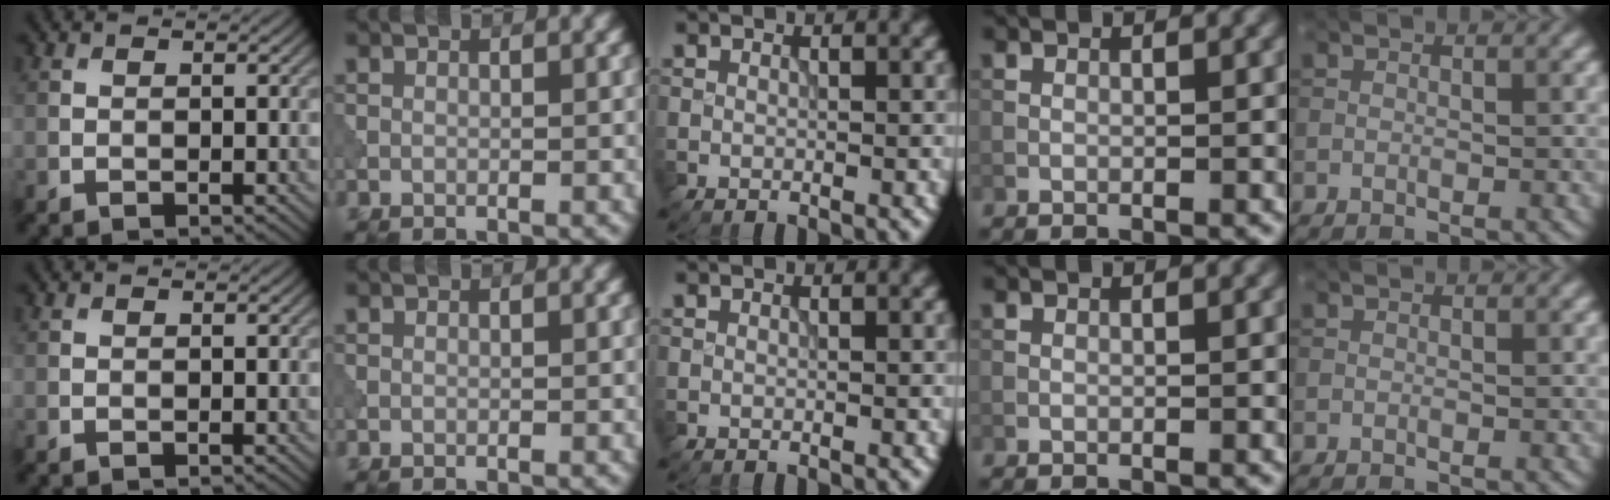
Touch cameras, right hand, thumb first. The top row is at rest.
{}